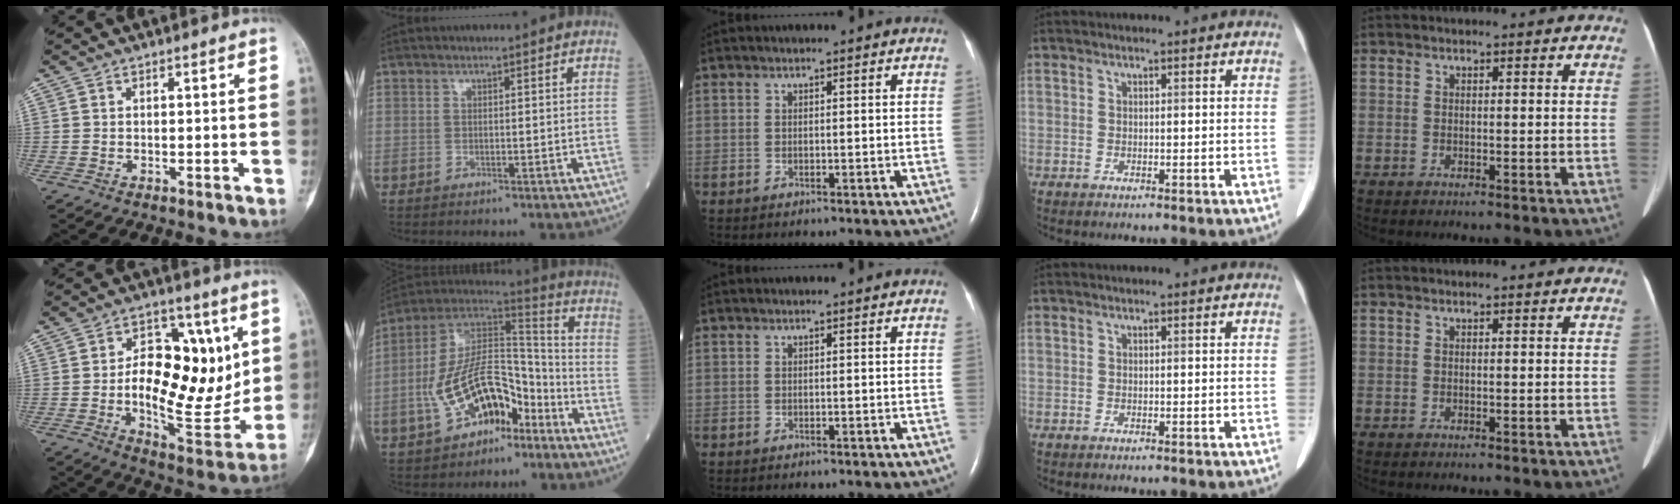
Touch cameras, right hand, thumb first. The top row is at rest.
{"thumb": {"total": 20.5, "force": [1.9, 11.2, 17.0], "torque": [-0.216, -0.018, 0.038]}, "index": {"total": 15.5, "force": [-6.6, 7.9, 11.5], "torque": [-0.220, 0.033, -0.112]}}